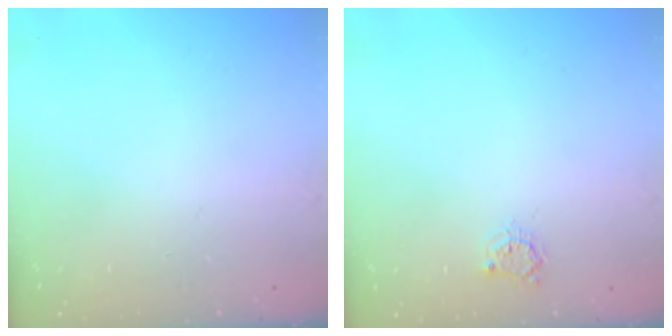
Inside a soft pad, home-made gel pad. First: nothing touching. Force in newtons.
{"total": 3.3, "press": 3.3, "slide": 0.4}